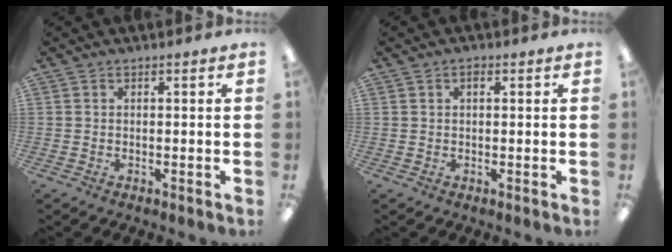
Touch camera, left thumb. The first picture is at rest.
{"total": 1.3, "force": [0.5, 0.7, 0.9], "torque": [-0.012, 0.001, 0.007]}